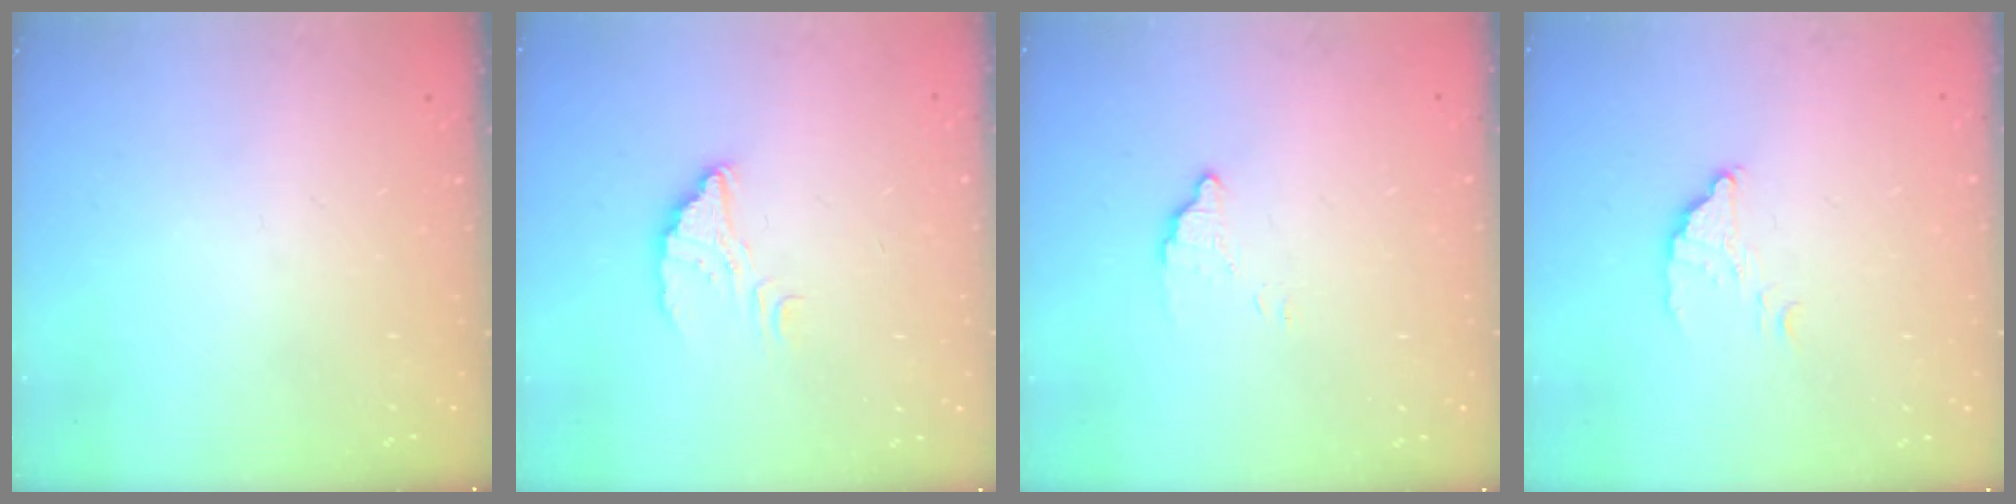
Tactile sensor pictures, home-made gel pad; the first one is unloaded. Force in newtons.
{"total": 3.6, "press": 3.6, "slide": 0.2}
{"total": 2.9, "press": 2.9, "slide": 0.1}
{"total": 2.3, "press": 2.3, "slide": 0.0}